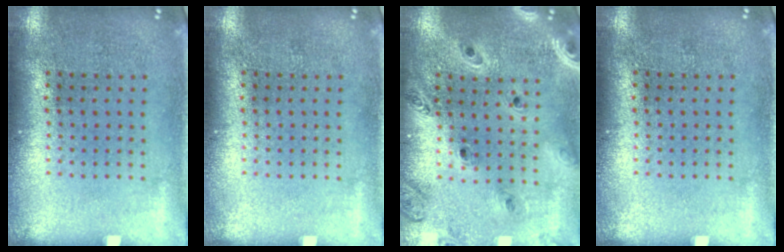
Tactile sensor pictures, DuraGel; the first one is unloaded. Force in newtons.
{"total": 0.0}
{"total": 1.3, "press": 1.3, "slide": 0.1}
{"total": 0.0}